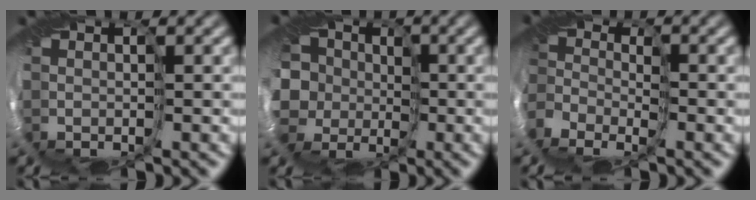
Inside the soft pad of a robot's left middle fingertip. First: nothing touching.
{"total": 9.8, "force": [-3.0, 8.2, 4.4], "torque": [-0.093, -0.006, -0.097]}
{"total": 4.4, "force": [-3.6, 2.6, 0.1], "torque": [0.035, -0.012, -0.088]}